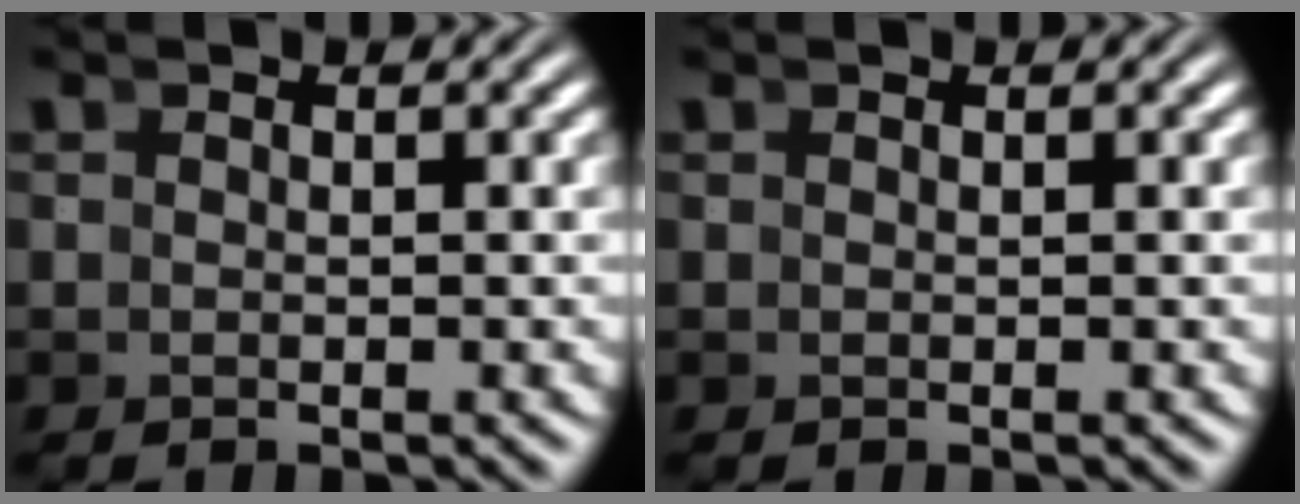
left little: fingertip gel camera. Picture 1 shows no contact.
{"total": 0.0}